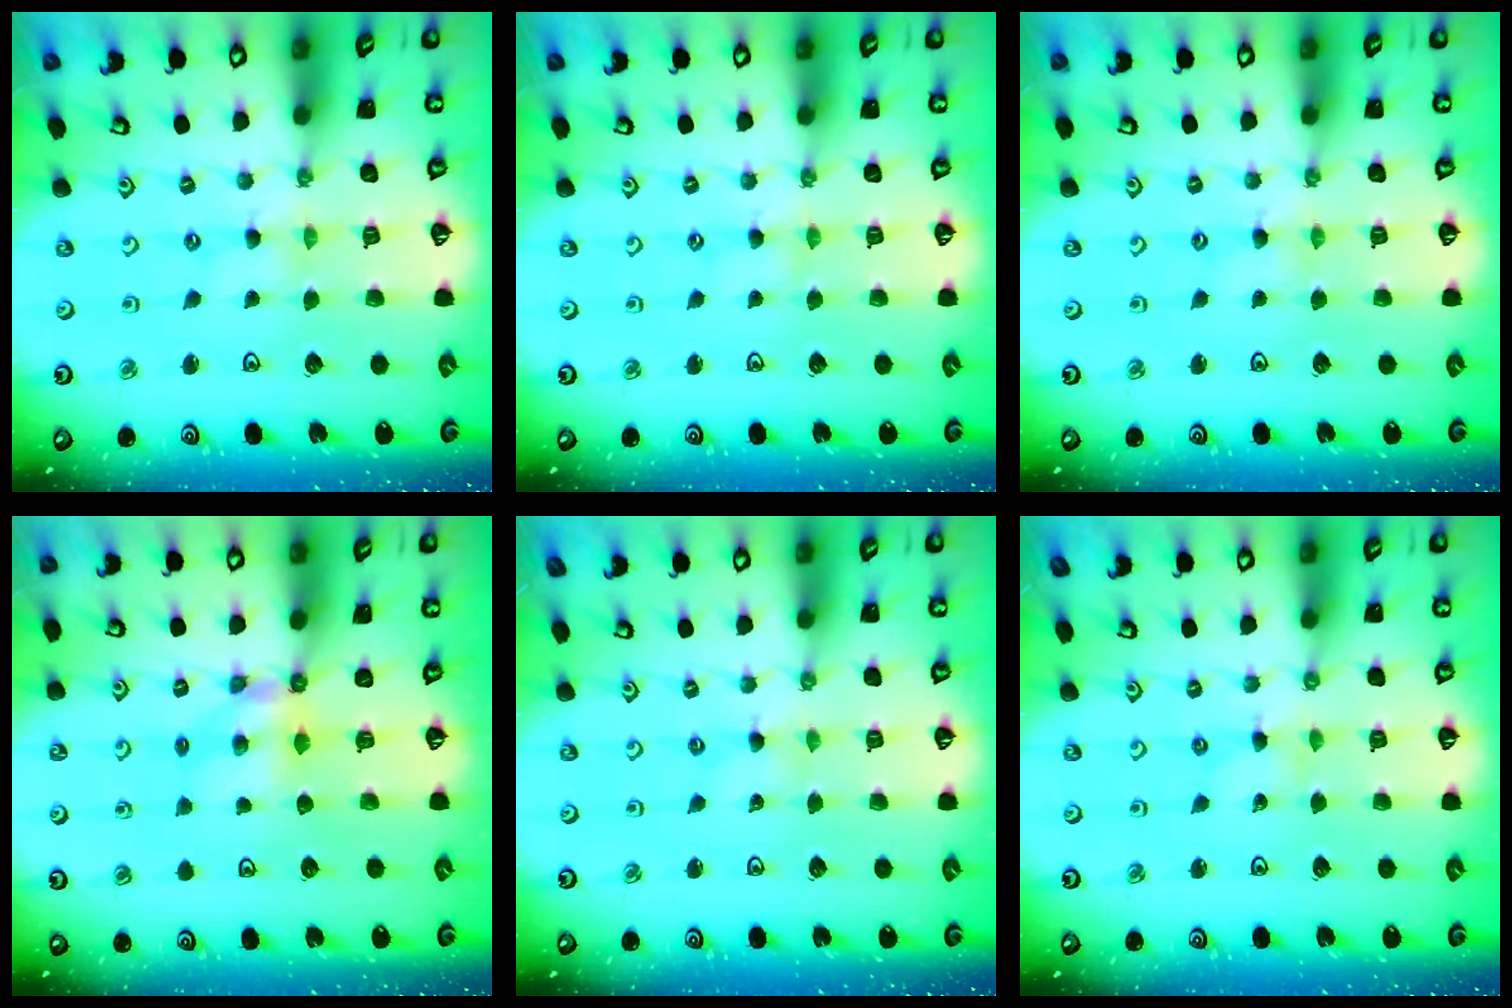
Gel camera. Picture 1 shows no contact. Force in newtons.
{"total": 1.2, "press": 1.1, "slide": 0.3}
{"total": 2.2, "press": 2.2, "slide": 0.4}
{"total": 5.6, "press": 5.6, "slide": 0.3}
{"total": 0.0}
{"total": 0.0}